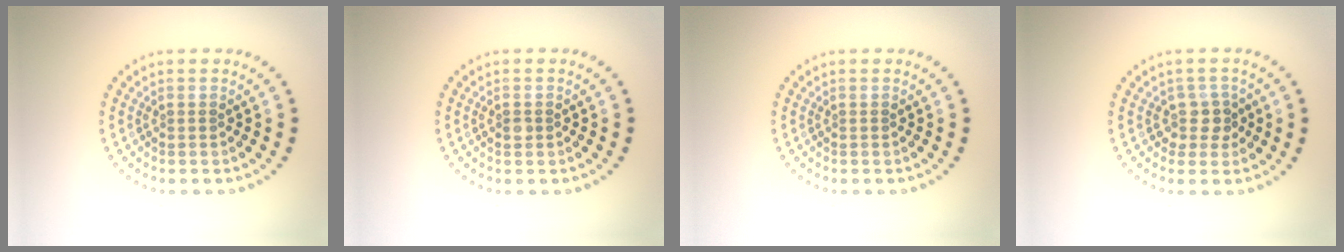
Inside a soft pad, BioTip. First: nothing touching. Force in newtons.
{"total": 0.8, "press": 0.8, "slide": 0.1}
{"total": 0.0}
{"total": 2.0, "press": 1.6, "slide": 1.3}